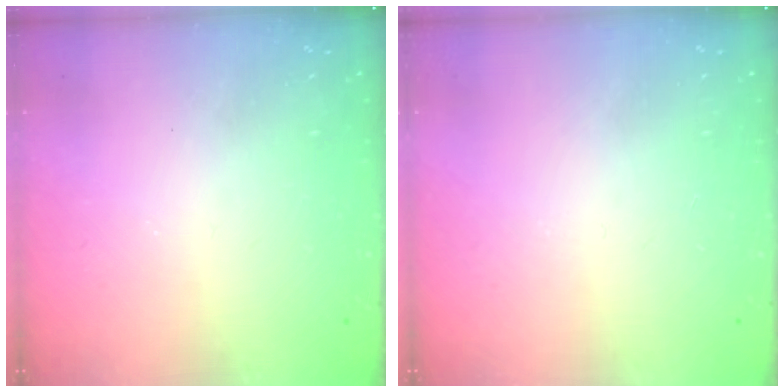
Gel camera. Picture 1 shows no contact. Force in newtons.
{"total": 0.0}